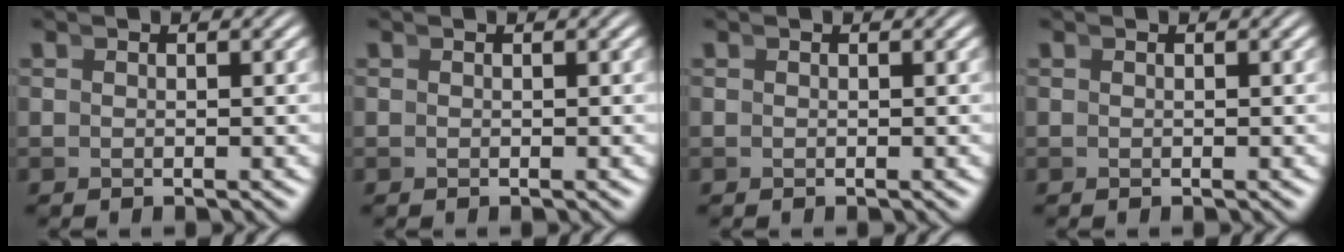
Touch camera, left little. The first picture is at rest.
{"total": 0.0}
{"total": 0.0}
{"total": 0.0}